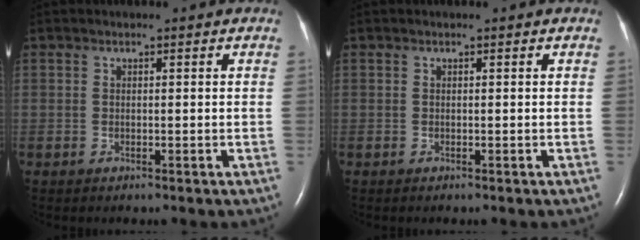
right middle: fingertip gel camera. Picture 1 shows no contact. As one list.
[{"total": 0.0}]